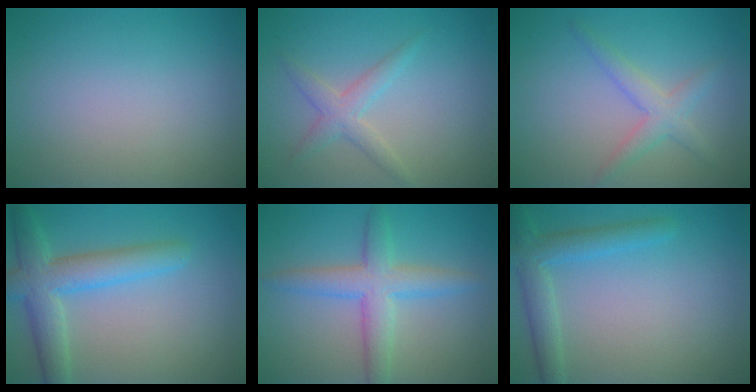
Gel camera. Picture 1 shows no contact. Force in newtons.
{"total": 2.3, "press": 2.3, "slide": 0.0}
{"total": 1.9, "press": 1.9, "slide": 0.1}
{"total": 5.3, "press": 5.2, "slide": 0.3}
{"total": 4.4, "press": 4.4, "slide": 0.1}
{"total": 3.3, "press": 3.3, "slide": 0.2}